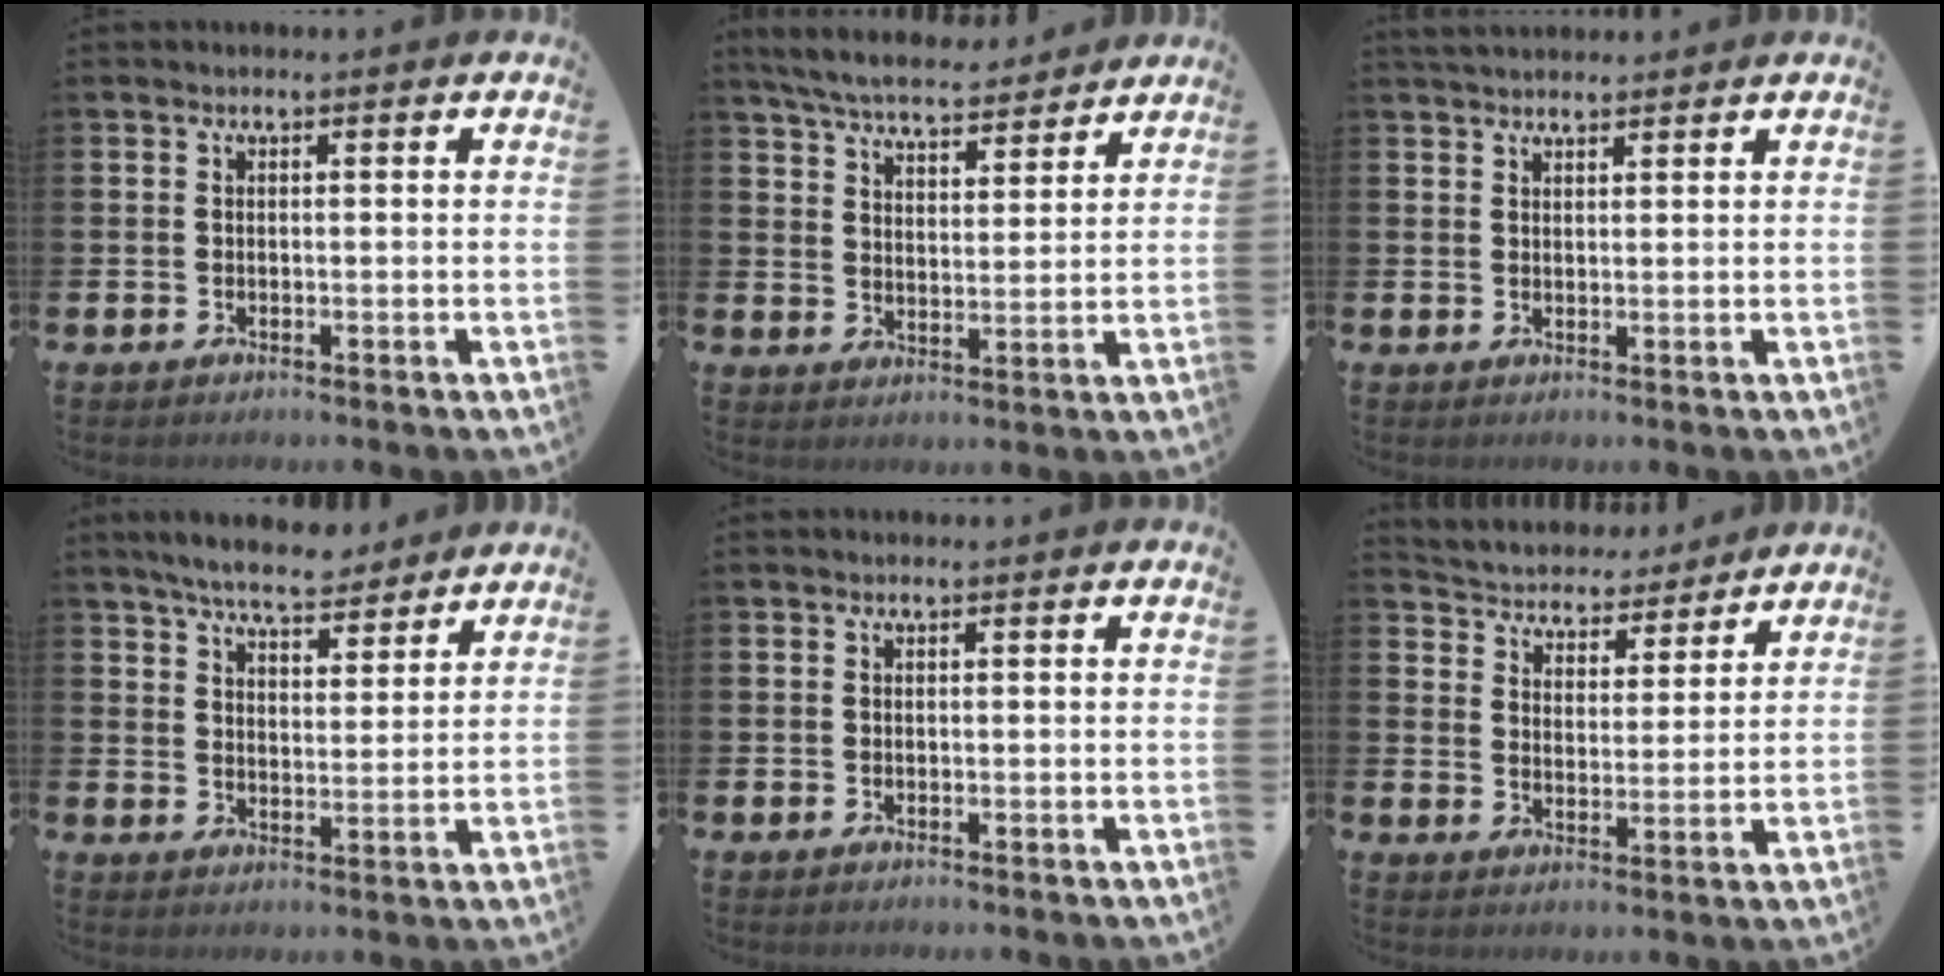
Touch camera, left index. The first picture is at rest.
{"total": 6.4, "force": [6.2, 1.1, 1.5], "torque": [-0.047, -0.033, 0.109]}
{"total": 2.5, "force": [2.4, 0.7, 0.5], "torque": [-0.003, -0.009, 0.042]}
{"total": 6.6, "force": [6.3, 1.3, 1.6], "torque": [-0.049, -0.026, 0.112]}
{"total": 0.0}
{"total": 4.7, "force": [4.4, 1.6, -0.4], "torque": [-0.015, -0.041, 0.072]}